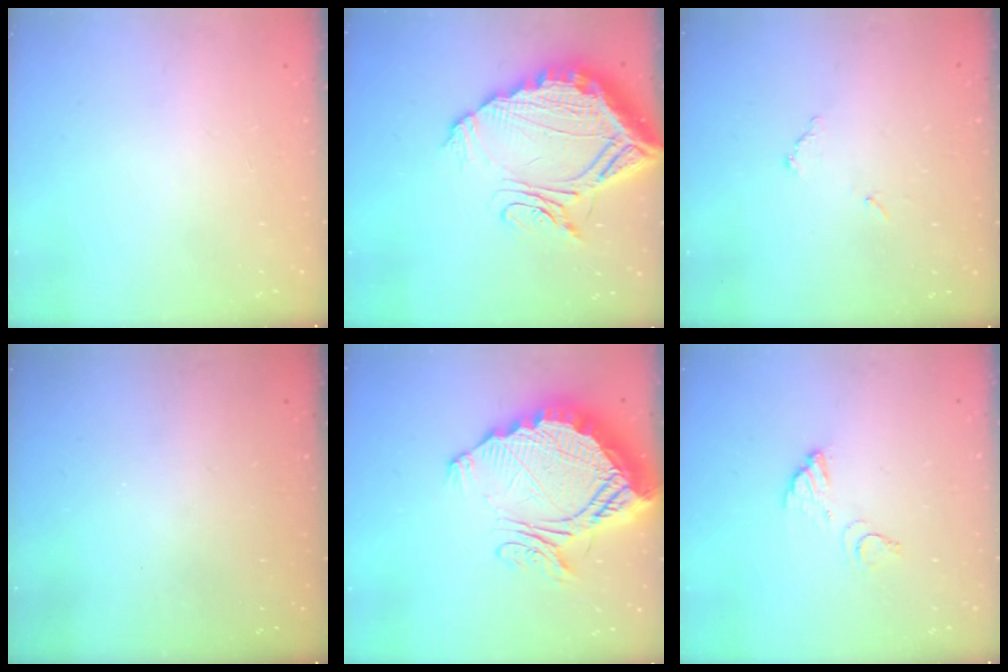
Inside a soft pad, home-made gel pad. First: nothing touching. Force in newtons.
{"total": 20.5, "press": 20.4, "slide": 1.9}
{"total": 6.9, "press": 6.9, "slide": 0.2}
{"total": 3.3, "press": 3.3, "slide": 0.1}
{"total": 22.0, "press": 21.9, "slide": 1.7}
{"total": 4.1, "press": 4.1, "slide": 0.2}